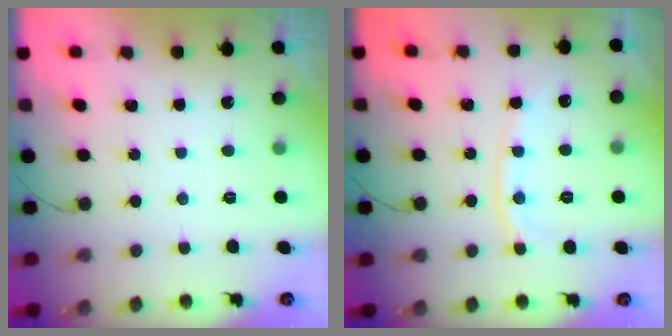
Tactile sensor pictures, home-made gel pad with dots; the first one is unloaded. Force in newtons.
{"total": 8.7, "press": 8.6, "slide": 1.2}